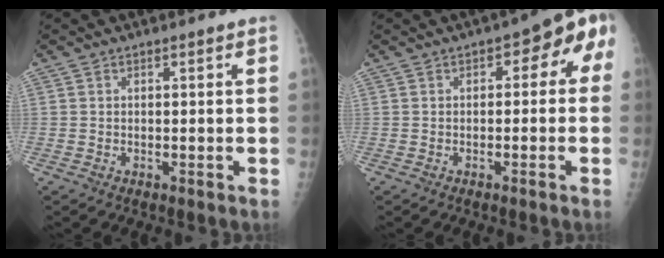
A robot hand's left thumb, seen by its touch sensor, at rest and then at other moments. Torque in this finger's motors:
{"motor_torque": [-0.28, 0.72, -0.09, 0.03, 0.07]}